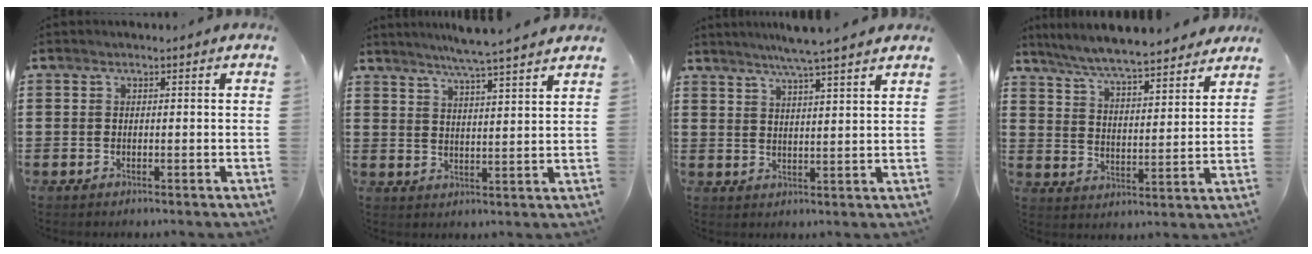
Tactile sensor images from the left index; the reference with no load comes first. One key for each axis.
{"total": 5.4, "fx": 4.8, "fy": -1.1, "fz": 2.2, "tx": -0.059, "ty": -0.023, "tz": 0.082}
{"total": 5.5, "fx": 4.7, "fy": -1.1, "fz": 2.5, "tx": -0.062, "ty": -0.017, "tz": 0.081}
{"total": 7.1, "fx": 6.7, "fy": 0.5, "fz": 2.3, "tx": -0.074, "ty": -0.037, "tz": 0.118}